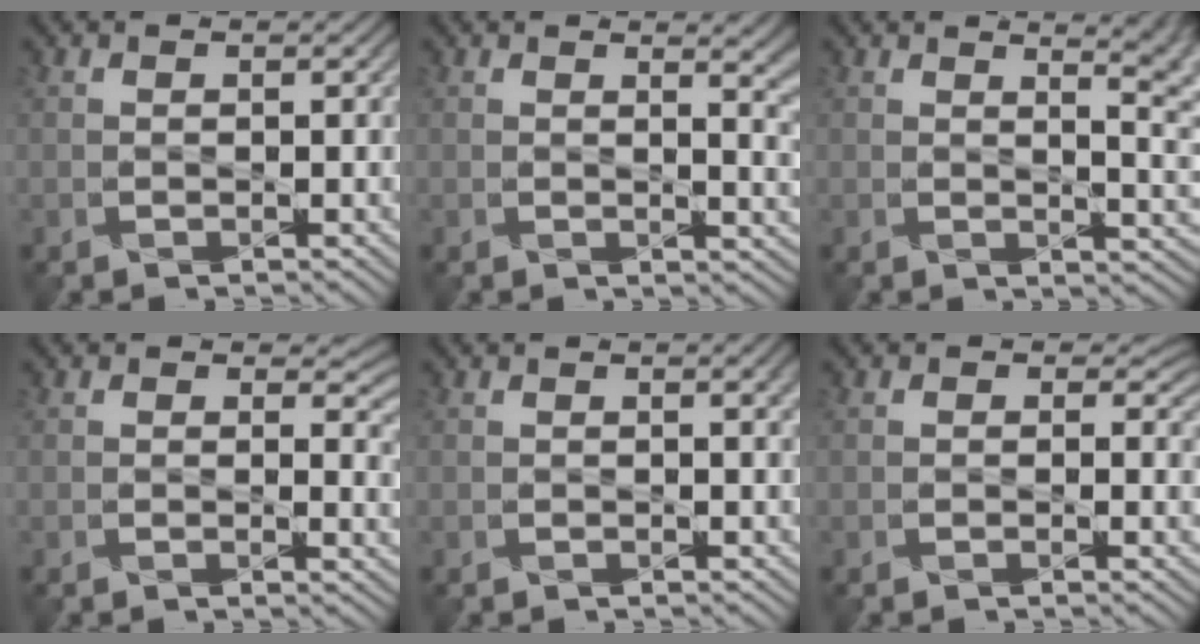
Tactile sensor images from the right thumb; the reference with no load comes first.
{"total": 5.1, "force": [1.9, 1.8, 4.4], "torque": [-0.046, -0.001, 0.029]}
{"total": 8.4, "force": [4.3, 3.1, 6.6], "torque": [-0.058, 0.026, 0.047]}
{"total": 3.1, "force": [1.3, 1.7, 2.3], "torque": [-0.029, -0.009, 0.017]}
{"total": 1.3, "force": [0.5, 0.2, 1.2], "torque": [-0.015, 0.002, 0.008]}
{"total": 1.5, "force": [0.4, 1.3, 0.8], "torque": [-0.018, -0.010, 0.001]}